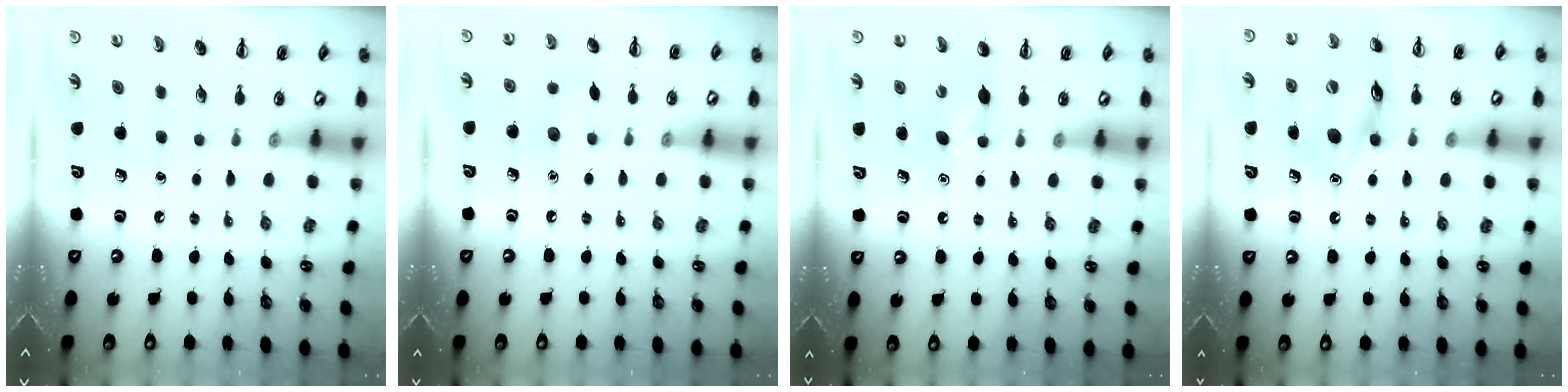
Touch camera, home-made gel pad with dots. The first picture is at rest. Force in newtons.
{"total": 4.9, "press": 4.7, "slide": 1.4}
{"total": 6.3, "press": 6.1, "slide": 1.8}
{"total": 14.6, "press": 14.4, "slide": 2.0}